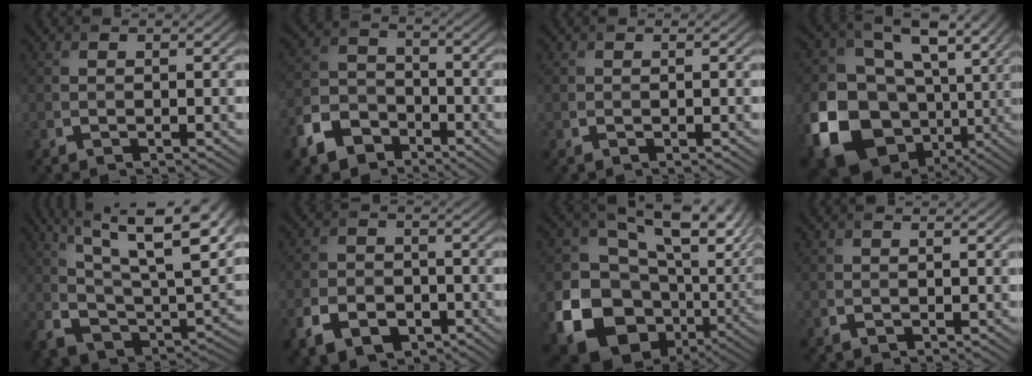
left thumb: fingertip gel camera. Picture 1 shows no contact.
{"total": 7.9, "force": [-4.9, 5.1, 3.3], "torque": [-0.083, -0.009, -0.113]}
{"total": 0.0}
{"total": 17.4, "force": [-2.6, 13.7, 10.5], "torque": [-0.229, -0.041, -0.026]}
{"total": 17.6, "force": [10.0, 7.0, 12.7], "torque": [-0.245, 0.007, 0.160]}
{"total": 7.0, "force": [-3.5, 4.8, 3.7], "torque": [-0.080, -0.016, -0.059]}
{"total": 20.3, "force": [-1.6, 14.3, 14.4], "torque": [-0.256, -0.033, 0.004]}
{"total": 0.5, "force": [0.4, 0.1, 0.3], "torque": [-0.007, 0.001, 0.008]}